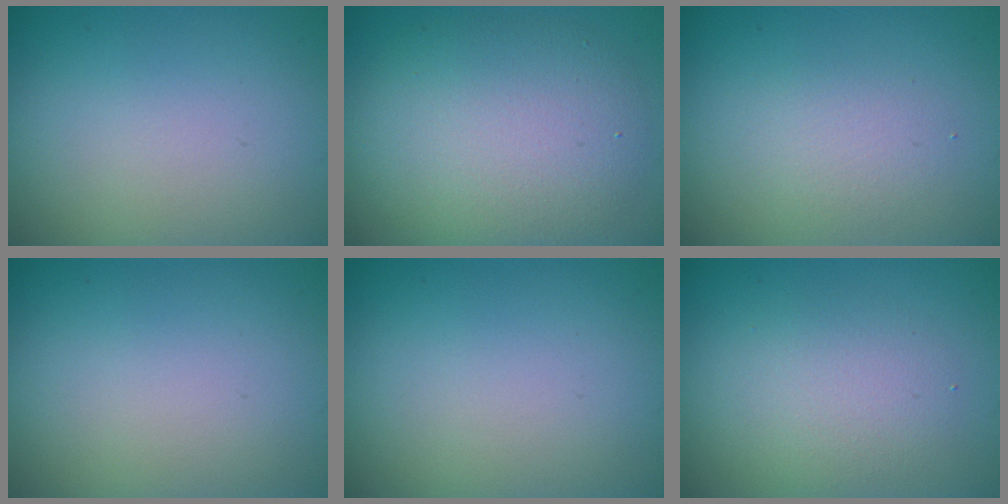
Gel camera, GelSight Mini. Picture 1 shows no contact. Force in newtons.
{"total": 7.5, "press": 7.5, "slide": 0.7}
{"total": 1.9, "press": 1.9, "slide": 0.0}
{"total": 0.0}
{"total": 0.0}
{"total": 3.2, "press": 3.2, "slide": 0.1}